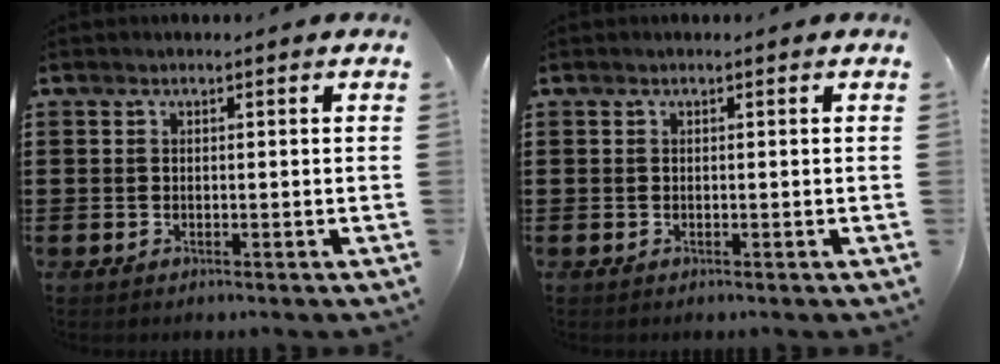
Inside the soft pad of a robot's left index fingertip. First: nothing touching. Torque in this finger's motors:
{"motor_torque": [0.00, 0.00, 0.00, 0.00]}